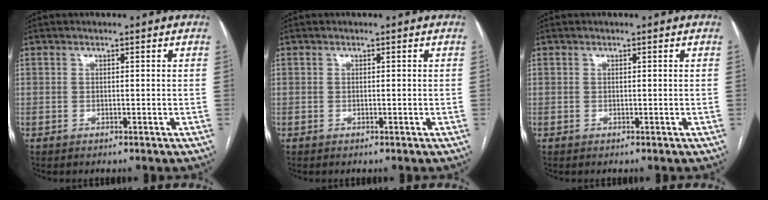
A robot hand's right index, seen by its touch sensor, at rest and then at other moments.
{"total": 0.0}
{"total": 0.0}